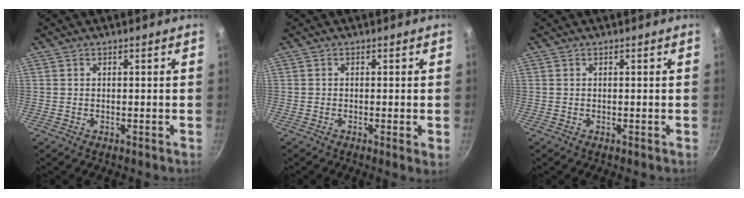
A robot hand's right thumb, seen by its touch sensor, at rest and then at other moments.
{"total": 1.7, "force": [-0.3, 0.2, 1.7], "torque": [-0.027, -0.006, -0.007]}
{"total": 0.0}